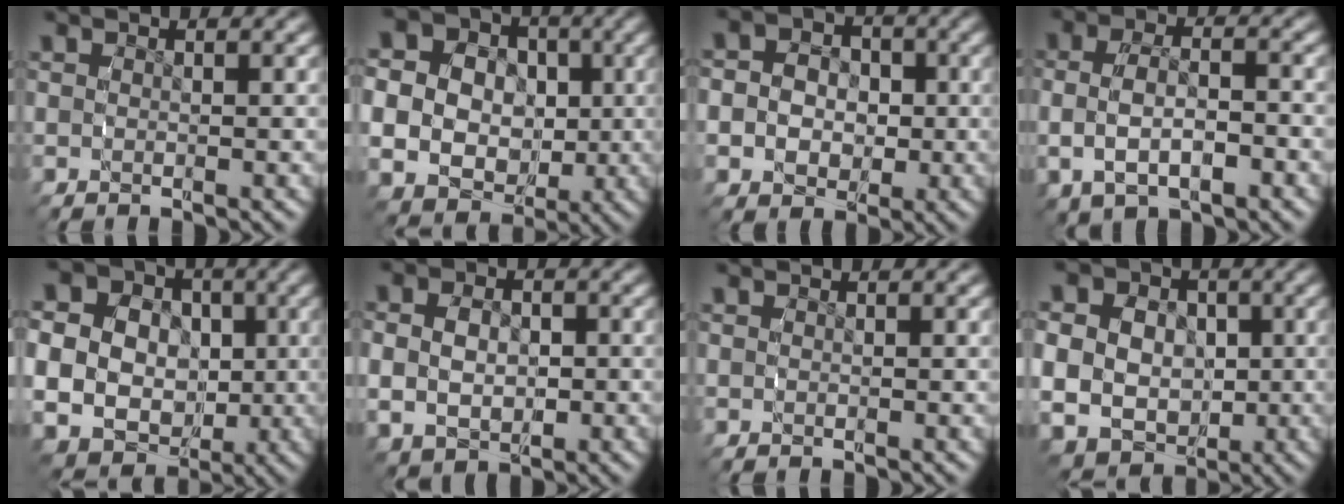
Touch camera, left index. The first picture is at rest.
{"total": 16.0, "force": [-1.2, 14.5, 6.8], "torque": [-0.164, -0.048, -0.031]}
{"total": 7.5, "force": [-1.0, 6.6, 3.3], "torque": [-0.066, -0.016, -0.025]}
{"total": 4.6, "force": [-1.2, 3.0, 3.3], "torque": [-0.070, -0.003, -0.018]}
{"total": 17.9, "force": [-1.7, 16.2, 7.5], "torque": [-0.184, -0.054, -0.039]}
{"total": 5.2, "force": [-0.4, 4.3, 3.0], "torque": [-0.069, -0.015, -0.002]}
{"total": 0.0}
{"total": 13.0, "force": [-1.9, 11.6, 5.5], "torque": [-0.130, -0.048, -0.032]}